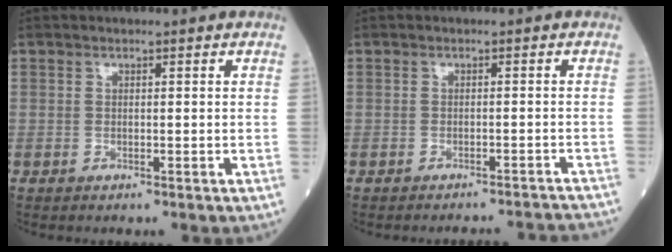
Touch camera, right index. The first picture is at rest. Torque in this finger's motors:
{"motor_torque": [-0.20, -0.14, -0.07, 0.01]}